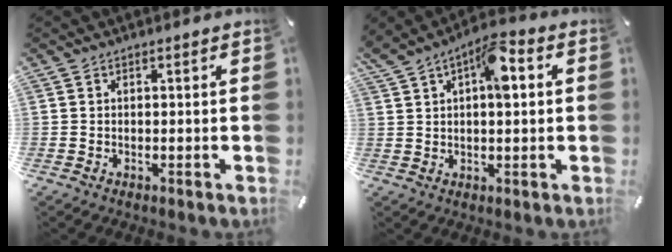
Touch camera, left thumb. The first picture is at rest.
{"total": 8.9, "force": [3.0, 4.1, 7.3], "torque": [-0.110, 0.000, 0.050]}